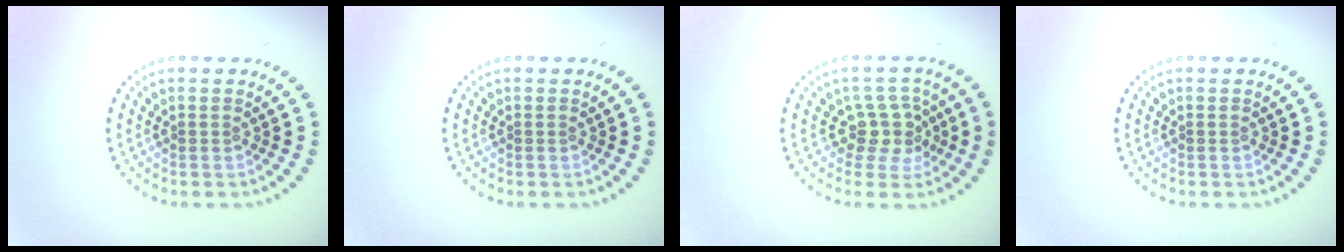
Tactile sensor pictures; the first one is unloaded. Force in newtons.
{"total": 0.0}
{"total": 2.9, "press": 2.3, "slide": 1.7}
{"total": 0.0}